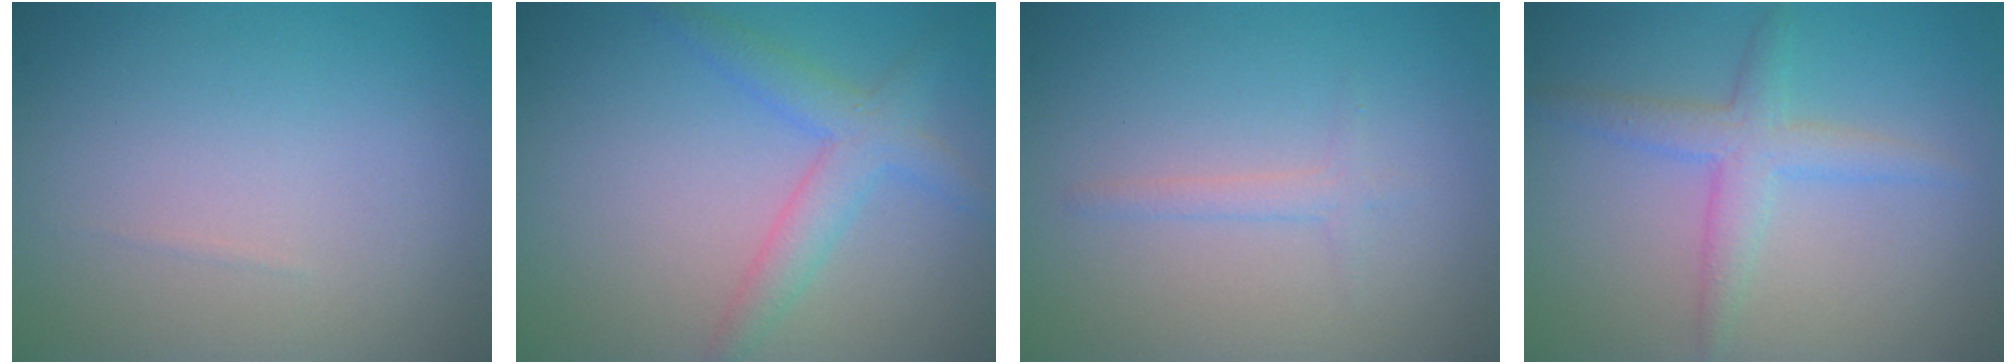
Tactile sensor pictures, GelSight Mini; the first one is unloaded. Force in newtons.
{"total": 2.4, "press": 2.4, "slide": 0.2}
{"total": 1.1, "press": 1.1, "slide": 0.1}
{"total": 2.9, "press": 2.9, "slide": 0.2}